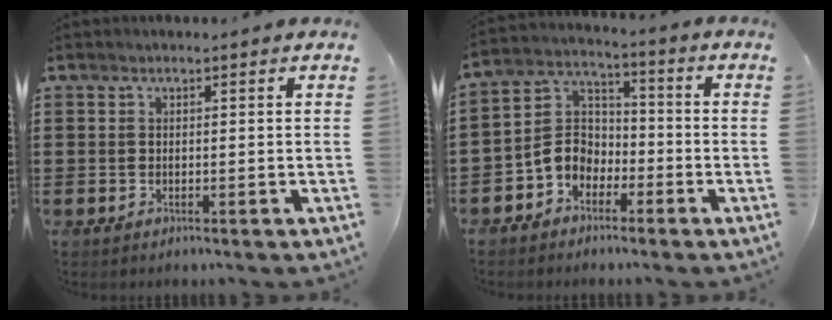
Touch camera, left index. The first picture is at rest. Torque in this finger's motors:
{"motor_torque": [0.74, 0.60, 0.40, 0.06]}